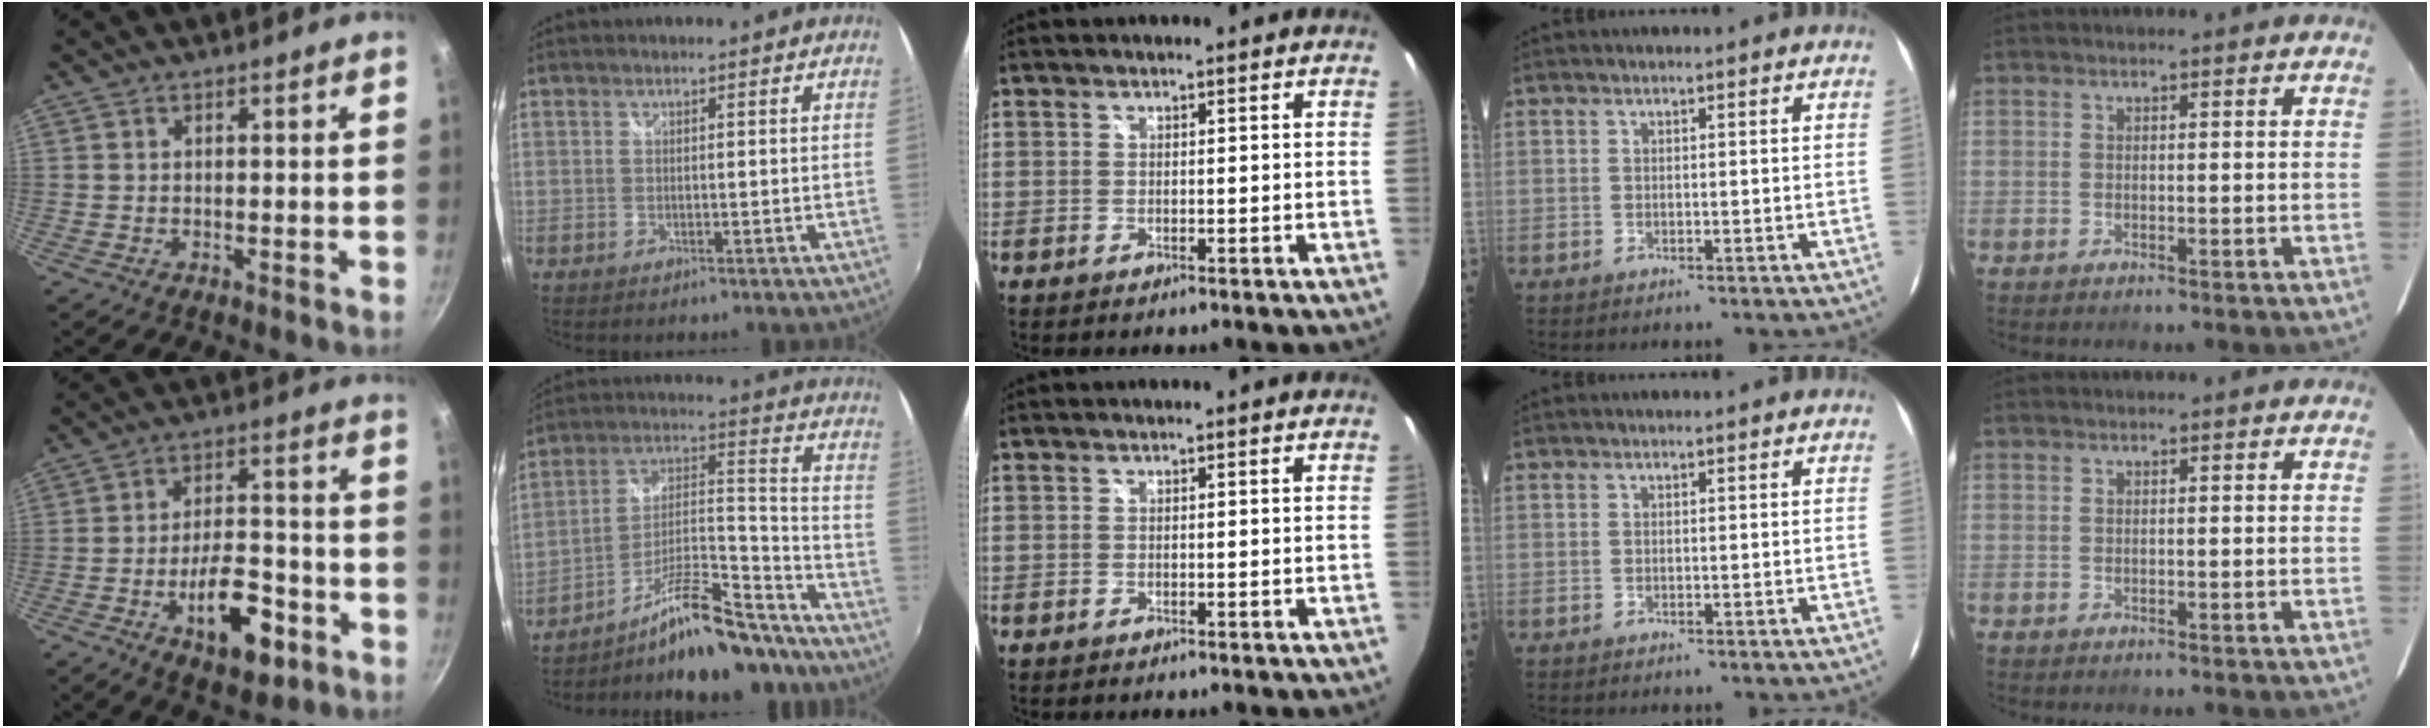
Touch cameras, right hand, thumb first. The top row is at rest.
{"thumb": {"total": 13.6, "force": [-5.6, 6.5, 10.5], "torque": [-0.137, 0.034, -0.080]}, "index": {"total": 17.3, "force": [-14.3, 4.6, 8.6], "torque": [-0.142, 0.037, -0.212]}}